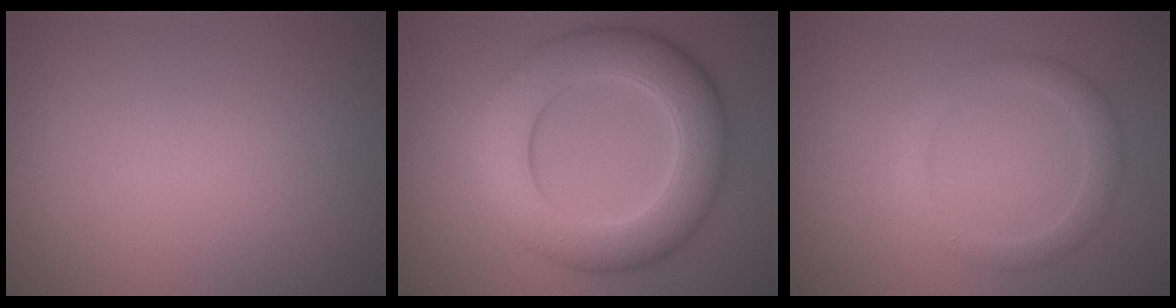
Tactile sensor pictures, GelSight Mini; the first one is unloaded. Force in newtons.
{"total": 8.8, "press": 8.8, "slide": 0.2}
{"total": 2.2, "press": 2.2, "slide": 0.0}